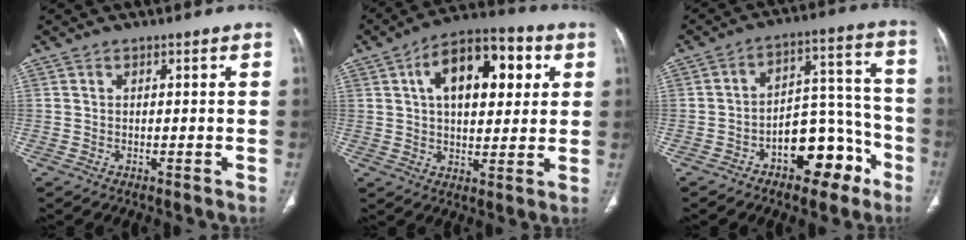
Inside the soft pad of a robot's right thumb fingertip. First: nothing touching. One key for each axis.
{"total": 17.2, "fx": 5.1, "fy": 9.3, "fz": 13.6, "tx": -0.170, "ty": 0.012, "tz": 0.073}
{"total": 13.1, "fx": -6.8, "fy": 7.3, "fz": 8.4, "tx": -0.079, "ty": 0.075, "tz": -0.097}